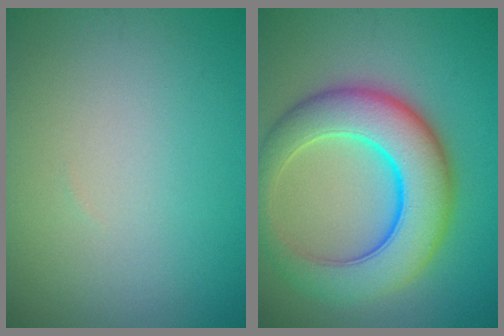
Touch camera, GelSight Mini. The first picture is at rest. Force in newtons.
{"total": 9.4, "press": 9.4, "slide": 0.2}